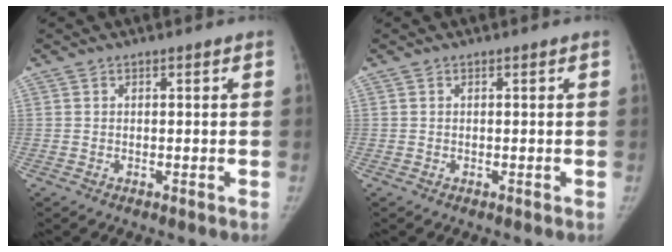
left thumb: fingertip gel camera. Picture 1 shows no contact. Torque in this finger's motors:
{"motor_torque": [0.07, 0.02, 0.07, -0.12, 0.02]}